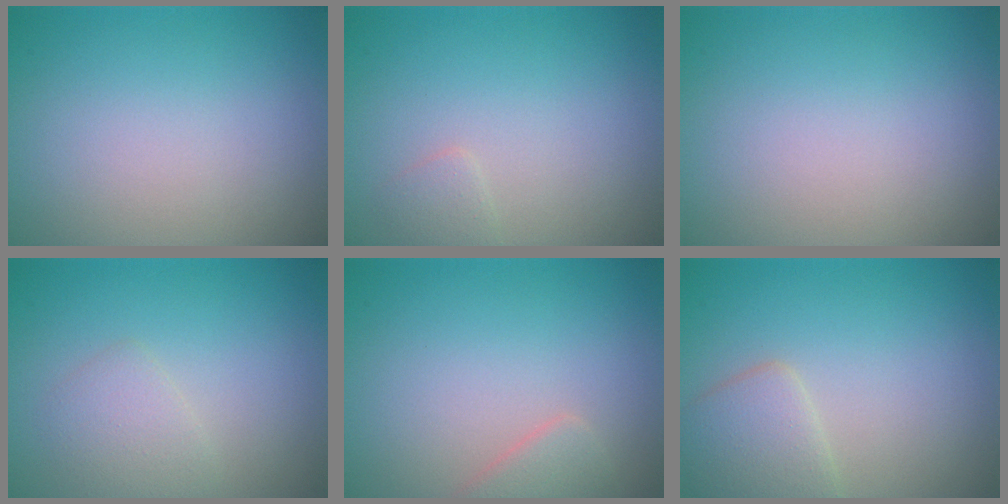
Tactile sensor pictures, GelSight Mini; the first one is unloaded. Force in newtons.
{"total": 0.9, "press": 0.9, "slide": 0.1}
{"total": 0.0}
{"total": 1.7, "press": 1.7, "slide": 0.2}
{"total": 1.8, "press": 1.8, "slide": 0.1}
{"total": 2.9, "press": 2.9, "slide": 0.1}